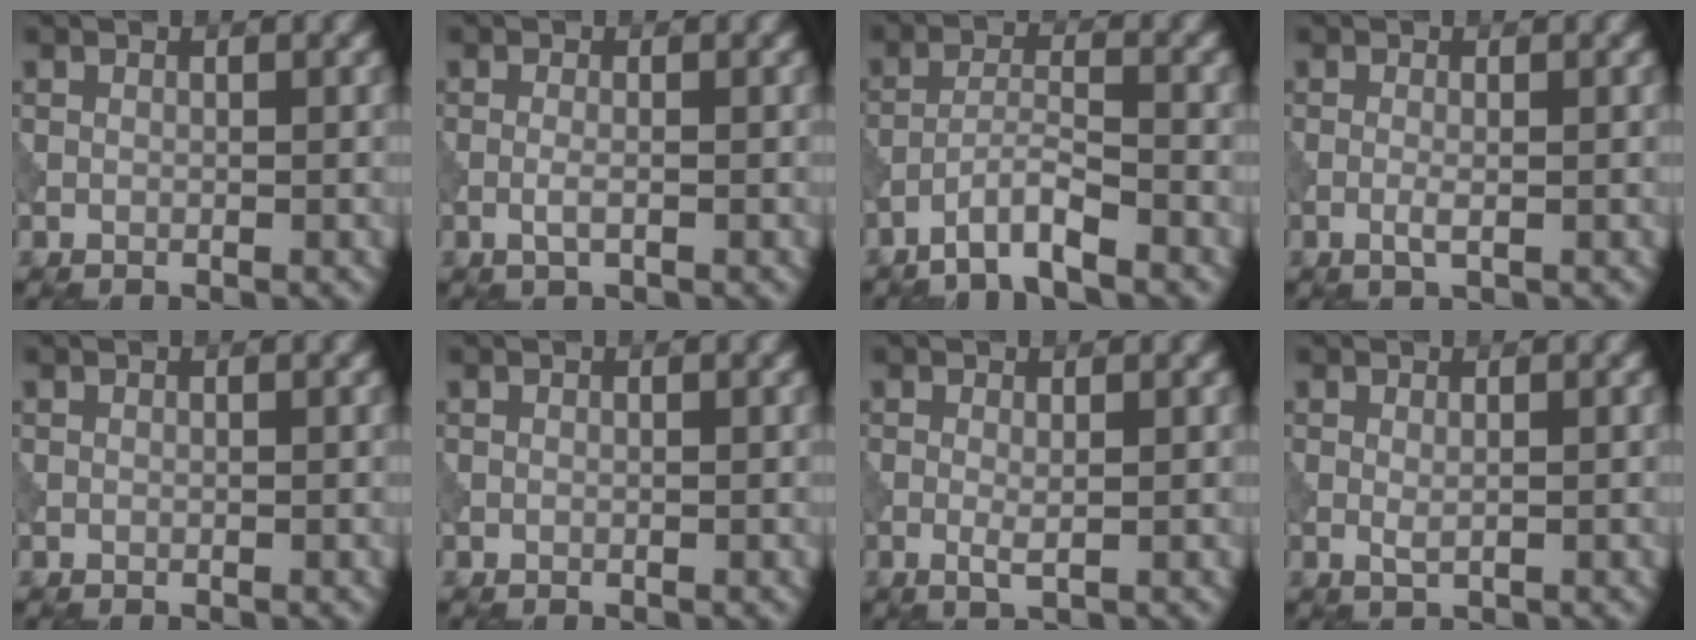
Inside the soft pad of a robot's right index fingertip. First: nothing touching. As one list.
[{"total": 1.2, "force": [-0.4, 0.3, 1.1], "torque": [-0.025, 0.000, -0.011]}, {"total": 3.4, "force": [-2.6, 0.3, 2.2], "torque": [-0.041, 0.008, -0.059]}, {"total": 1.2, "force": [-0.3, 0.2, 1.1], "torque": [-0.025, -0.001, -0.009]}, {"total": 0.0}, {"total": 0.0}, {"total": 1.2, "force": [-0.1, 0.2, 1.2], "torque": [-0.023, -0.003, -0.002]}, {"total": 0.8, "force": [0.1, 0.2, 0.8], "torque": [-0.018, -0.001, 0.001]}]